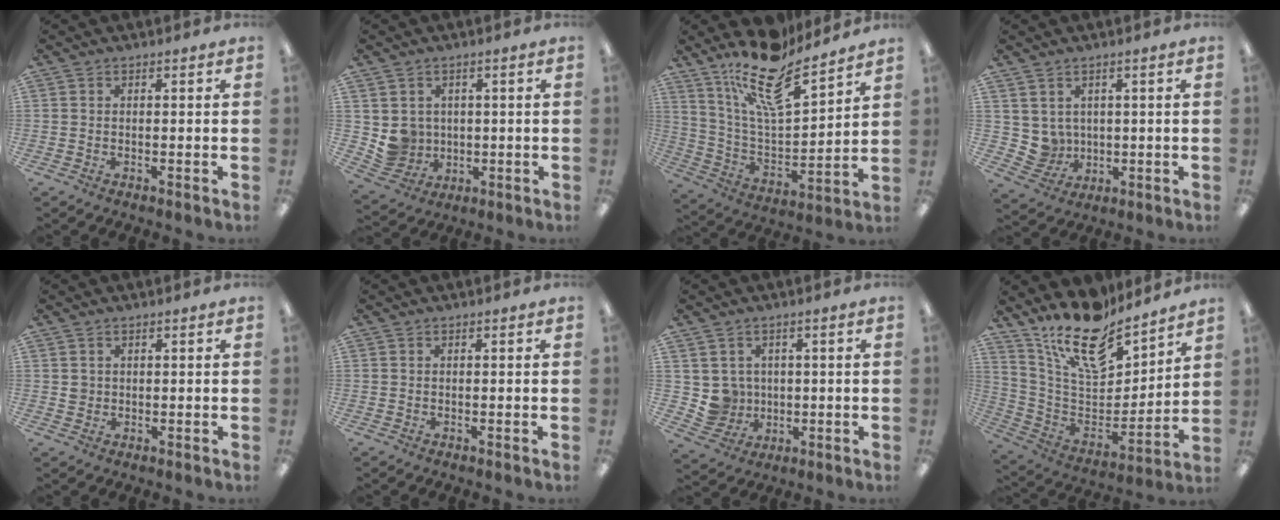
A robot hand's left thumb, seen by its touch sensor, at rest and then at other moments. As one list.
[{"total": 5.4, "force": [1.6, 5.1, 0.3], "torque": [-0.026, -0.006, 0.035]}, {"total": 17.8, "force": [13.6, 5.3, 10.2], "torque": [-0.192, -0.088, 0.236]}, {"total": 4.8, "force": [2.6, 4.0, 0.3], "torque": [-0.023, -0.015, 0.052]}, {"total": 1.6, "force": [0.7, 1.4, 0.3], "torque": [-0.009, 0.003, 0.013]}, {"total": 0.0}, {"total": 5.8, "force": [1.6, 5.5, 0.2], "torque": [-0.027, -0.006, 0.038]}, {"total": 18.6, "force": [14.7, 7.4, 8.7], "torque": [-0.165, -0.101, 0.260]}]